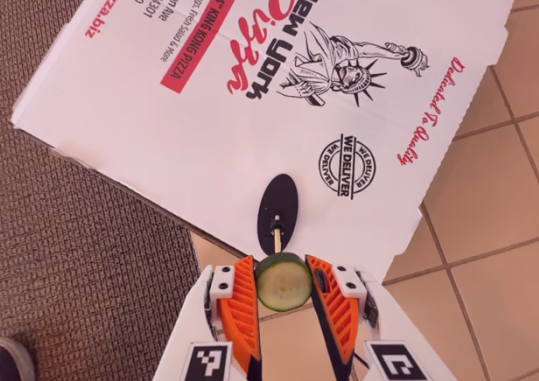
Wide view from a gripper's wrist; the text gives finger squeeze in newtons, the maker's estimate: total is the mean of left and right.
{"total": 7.6, "left": 7.2, "right": 7.9}